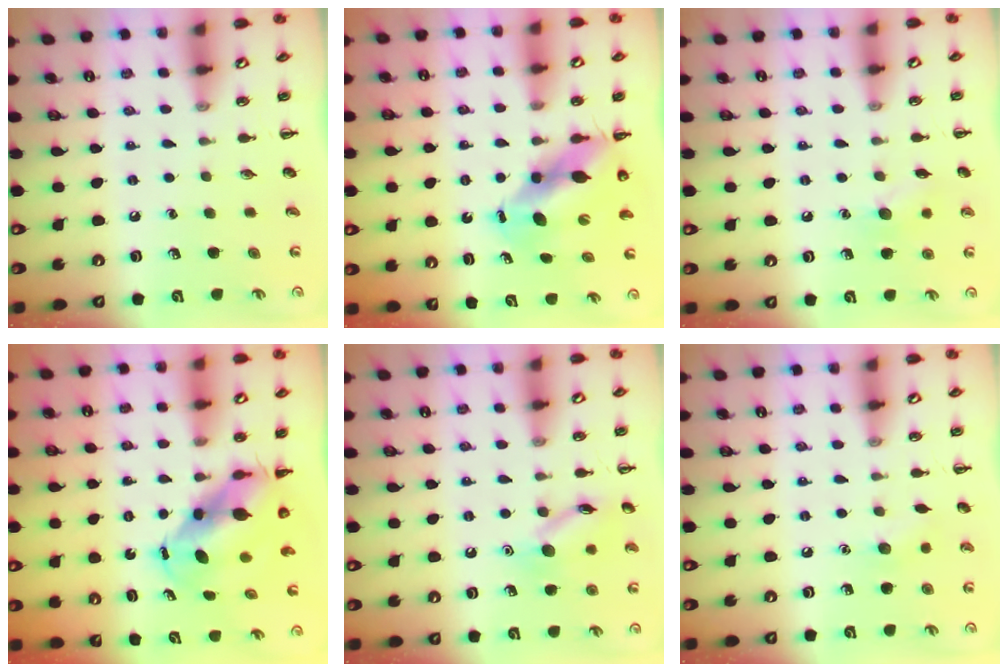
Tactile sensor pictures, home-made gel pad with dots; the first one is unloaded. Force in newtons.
{"total": 9.9, "press": 9.5, "slide": 2.6}
{"total": 8.1, "press": 7.8, "slide": 2.1}
{"total": 7.9, "press": 7.7, "slide": 1.9}
{"total": 11.4, "press": 11.4, "slide": 0.6}
{"total": 5.6, "press": 5.5, "slide": 1.4}